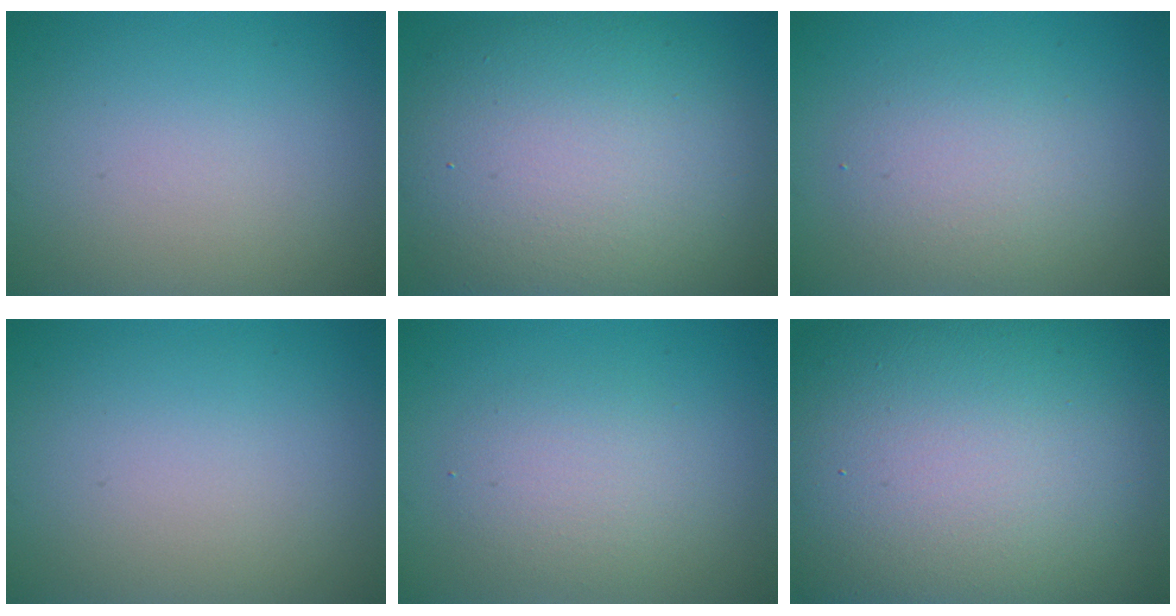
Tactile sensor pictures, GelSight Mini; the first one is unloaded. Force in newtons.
{"total": 12.8, "press": 12.8, "slide": 0.6}
{"total": 3.3, "press": 3.3, "slide": 0.1}
{"total": 0.0}
{"total": 2.7, "press": 2.7, "slide": 0.3}
{"total": 21.2, "press": 21.1, "slide": 1.4}